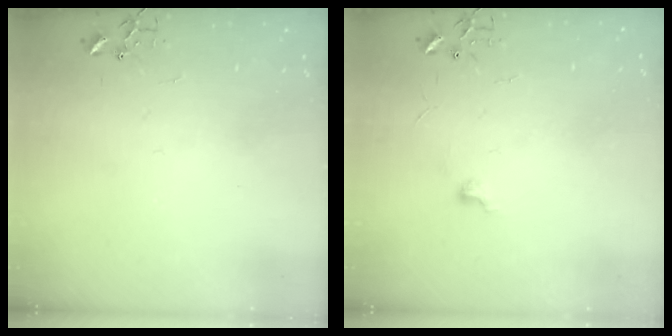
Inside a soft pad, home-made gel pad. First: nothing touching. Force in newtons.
{"total": 4.7, "press": 4.7, "slide": 0.6}